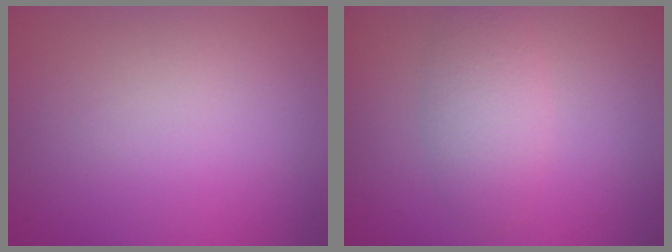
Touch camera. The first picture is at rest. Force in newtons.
{"total": 3.0, "press": 3.0, "slide": 0.0}